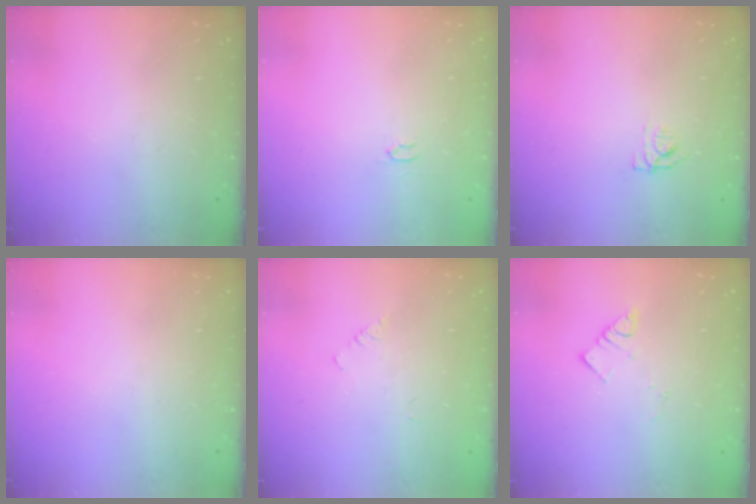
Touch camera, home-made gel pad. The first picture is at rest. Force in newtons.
{"total": 2.0, "press": 2.0, "slide": 0.3}
{"total": 6.2, "press": 6.1, "slide": 0.7}
{"total": 0.0}
{"total": 1.0, "press": 0.9, "slide": 0.2}
{"total": 3.6, "press": 3.6, "slide": 0.3}